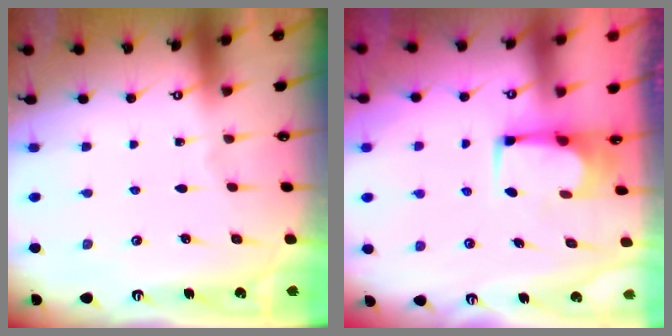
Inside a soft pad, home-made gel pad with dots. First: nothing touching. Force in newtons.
{"total": 2.2, "press": 2.2, "slide": 0.2}